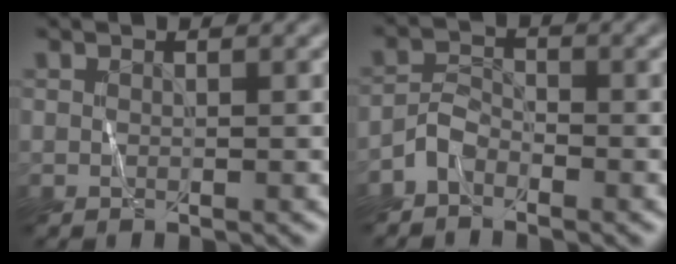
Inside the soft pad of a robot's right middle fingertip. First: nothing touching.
{"total": 2.0, "force": [-1.6, 1.0, 0.7], "torque": [-0.015, 0.010, -0.038]}